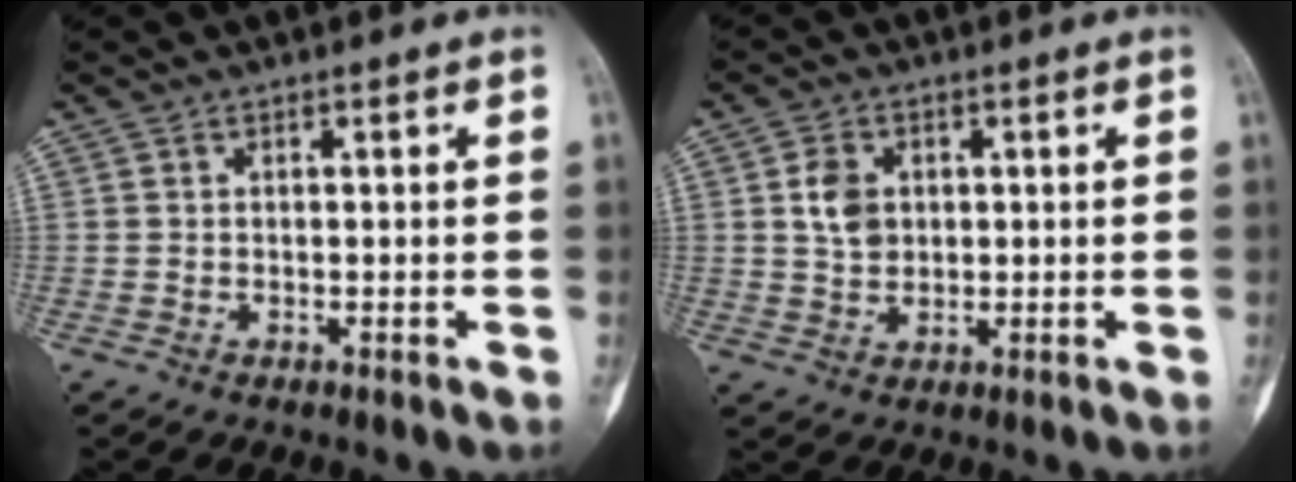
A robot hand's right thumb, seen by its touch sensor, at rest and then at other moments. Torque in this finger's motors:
{"motor_torque": [-0.70, 0.20, 0.51, -0.02, -0.04]}